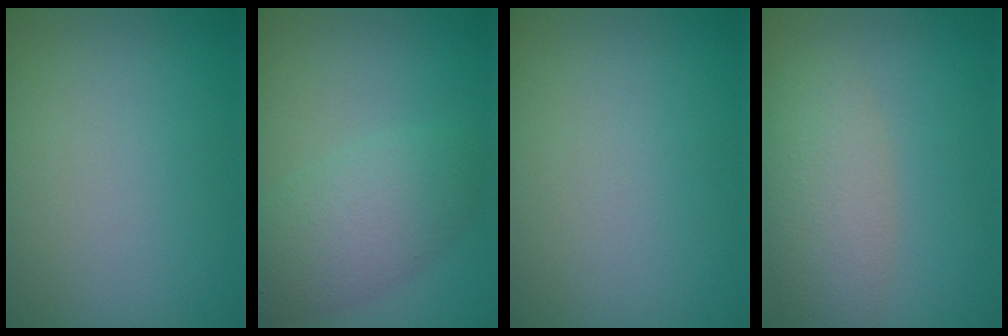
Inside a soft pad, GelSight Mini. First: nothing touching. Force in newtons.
{"total": 4.5, "press": 4.5, "slide": 0.2}
{"total": 0.0}
{"total": 4.0, "press": 4.0, "slide": 0.3}